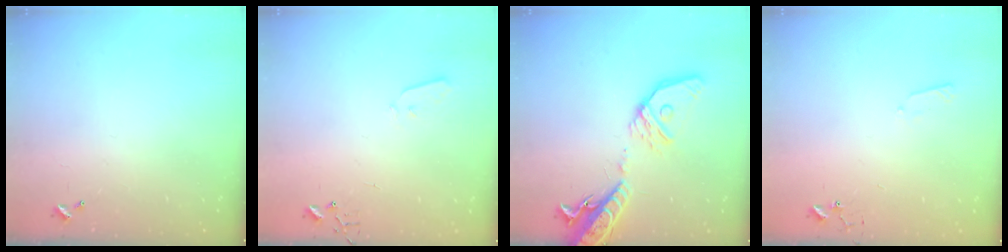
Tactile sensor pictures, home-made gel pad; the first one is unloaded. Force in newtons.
{"total": 3.0, "press": 2.9, "slide": 0.7}
{"total": 19.6, "press": 19.2, "slide": 4.0}
{"total": 4.1, "press": 4.0, "slide": 0.6}